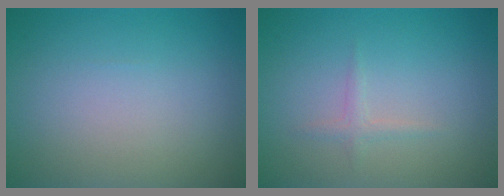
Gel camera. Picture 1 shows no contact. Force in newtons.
{"total": 0.9, "press": 0.9, "slide": 0.0}